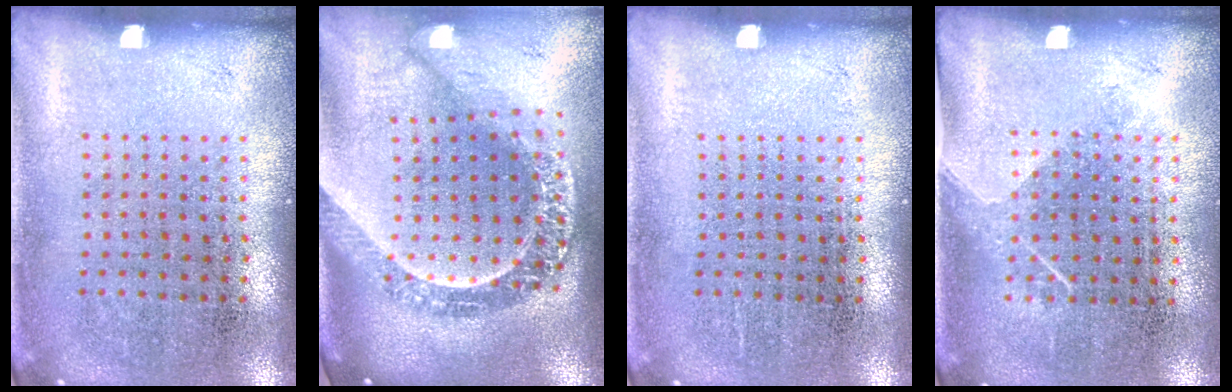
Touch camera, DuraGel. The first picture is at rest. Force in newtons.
{"total": 3.0, "press": 2.3, "slide": 1.9}
{"total": 0.0}
{"total": 1.2, "press": 0.9, "slide": 0.8}